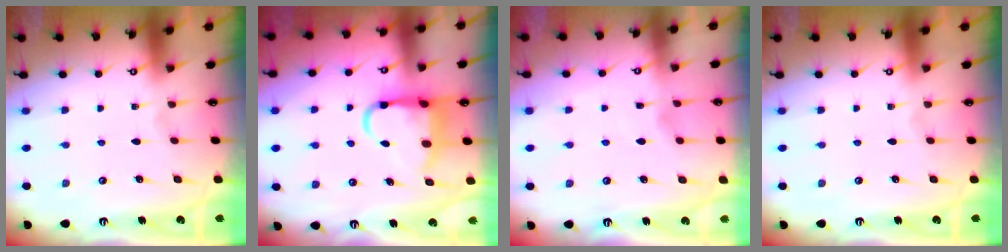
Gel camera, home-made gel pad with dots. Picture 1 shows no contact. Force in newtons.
{"total": 9.6, "press": 9.5, "slide": 1.4}
{"total": 2.2, "press": 2.2, "slide": 0.3}
{"total": 0.0}